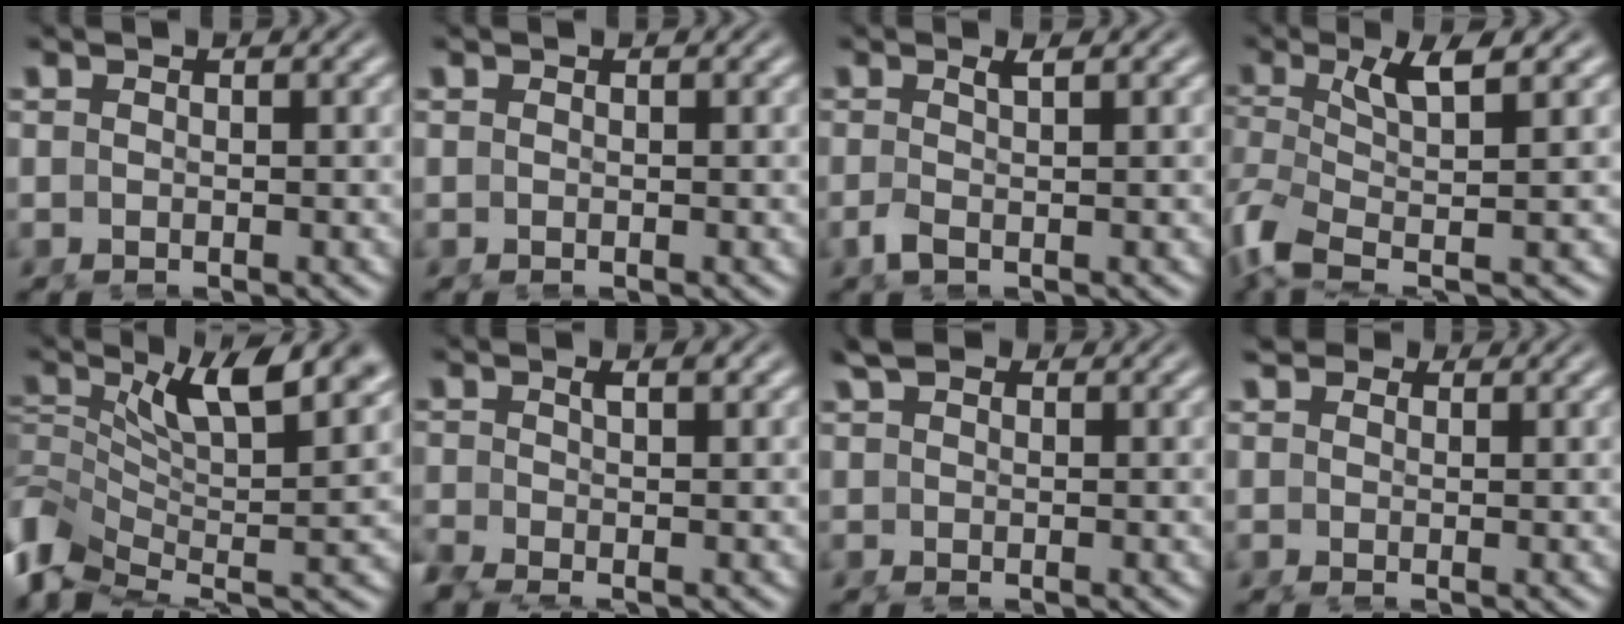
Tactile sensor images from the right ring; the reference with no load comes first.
{"total": 0.0}
{"total": 1.2, "force": [-0.7, -0.6, 0.8], "torque": [-0.021, -0.005, -0.010]}
{"total": 4.5, "force": [-0.7, 1.9, 4.0], "torque": [-0.108, -0.020, -0.007]}
{"total": 6.8, "force": [-0.1, 3.8, 5.7], "torque": [-0.130, -0.036, 0.008]}
{"total": 2.2, "force": [-1.1, 1.3, 1.4], "torque": [-0.036, -0.012, -0.018]}
{"total": 1.2, "force": [0.9, 0.5, 0.6], "torque": [-0.018, -0.001, 0.018]}
{"total": 1.1, "force": [1.0, 0.4, 0.2], "torque": [-0.005, -0.001, 0.017]}